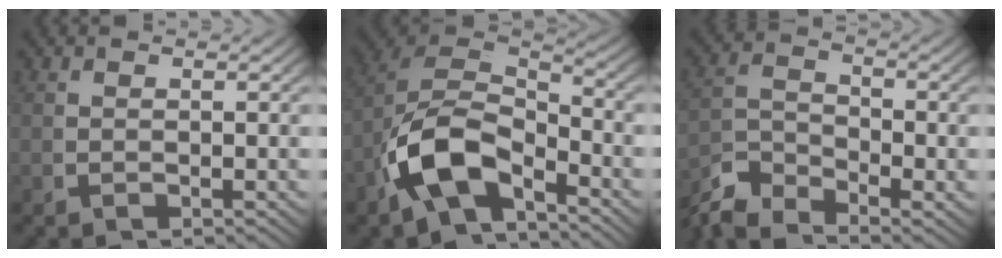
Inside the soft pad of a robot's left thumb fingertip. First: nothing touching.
{"total": 11.2, "force": [-2.5, 7.5, 8.0], "torque": [-0.193, -0.050, -0.027]}
{"total": 4.9, "force": [-3.6, 2.3, 2.4], "torque": [-0.037, -0.020, -0.066]}